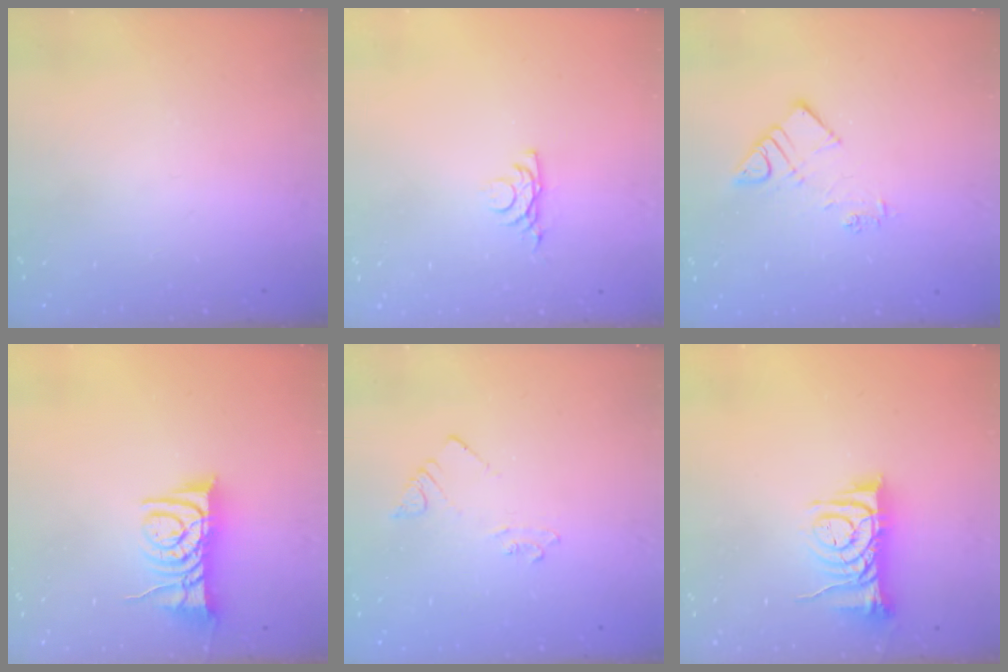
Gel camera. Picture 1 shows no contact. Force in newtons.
{"total": 4.3, "press": 4.2, "slide": 0.8}
{"total": 7.7, "press": 7.7, "slide": 0.2}
{"total": 10.4, "press": 10.4, "slide": 0.8}
{"total": 3.6, "press": 3.6, "slide": 0.6}
{"total": 8.0, "press": 8.0, "slide": 0.1}